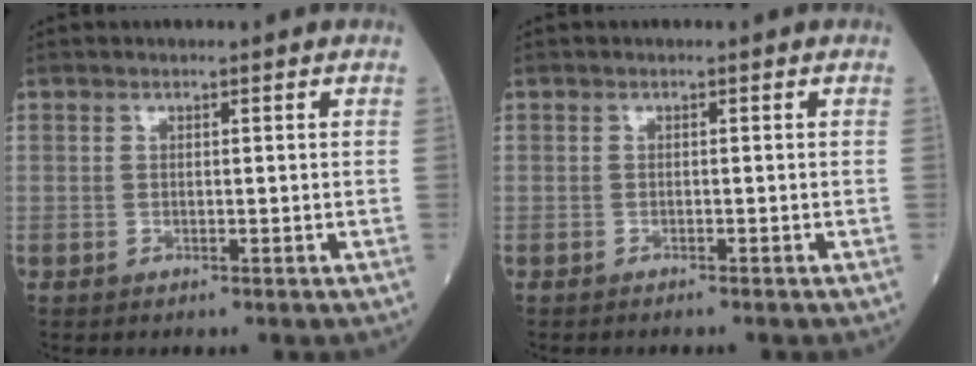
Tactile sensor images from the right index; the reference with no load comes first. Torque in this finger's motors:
{"motor_torque": [-0.06, -0.05, 0.06, 0.01]}